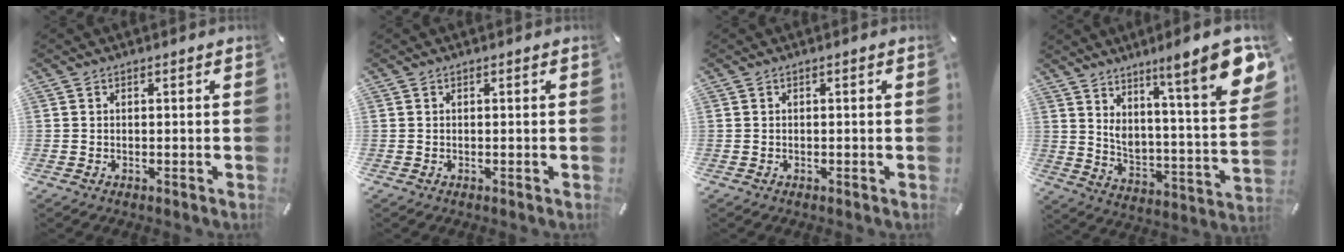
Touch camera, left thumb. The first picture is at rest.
{"total": 0.0}
{"total": 0.0}
{"total": 16.6, "force": [11.1, 2.5, 12.0], "torque": [-0.184, -0.095, 0.171]}